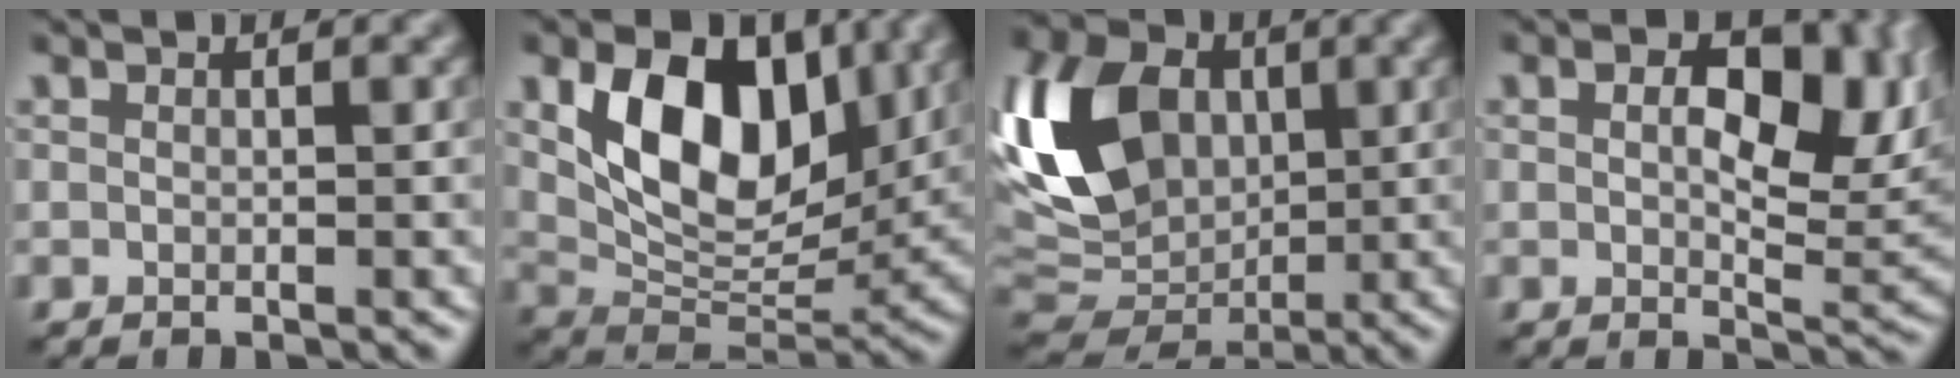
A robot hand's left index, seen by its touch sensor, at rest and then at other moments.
{"total": 10.4, "force": [3.3, 6.4, 7.5], "torque": [-0.123, -0.013, 0.060]}
{"total": 12.2, "force": [1.7, 8.8, 8.3], "torque": [-0.184, 0.009, 0.017]}
{"total": 10.3, "force": [2.3, 5.3, 8.6], "torque": [-0.115, 0.001, 0.035]}